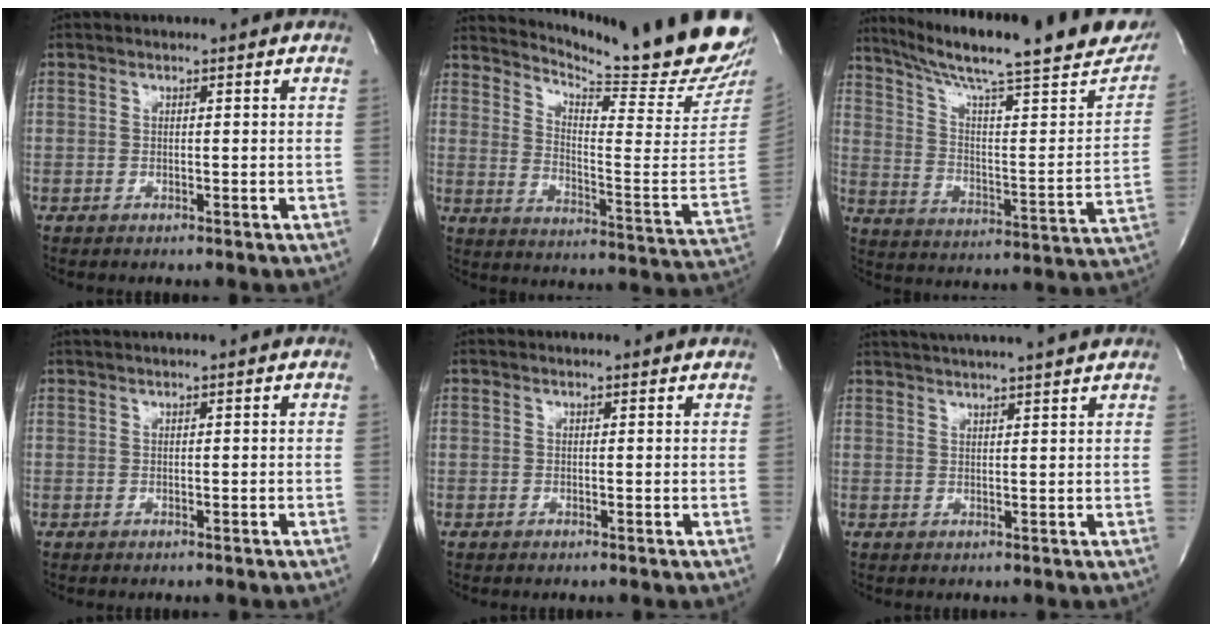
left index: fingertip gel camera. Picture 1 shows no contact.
{"total": 20.7, "force": [18.8, 0.4, 8.6], "torque": [-0.146, -0.116, 0.245]}
{"total": 27.6, "force": [21.9, 3.2, 16.6], "torque": [-0.260, -0.030, 0.300]}
{"total": 2.2, "force": [2.0, -0.5, 0.9], "torque": [-0.011, 0.019, 0.039]}
{"total": 2.7, "force": [2.6, 0.5, 0.4], "torque": [-0.015, 0.011, 0.024]}
{"total": 11.6, "force": [10.6, -0.7, 4.6], "torque": [-0.087, 0.014, 0.144]}